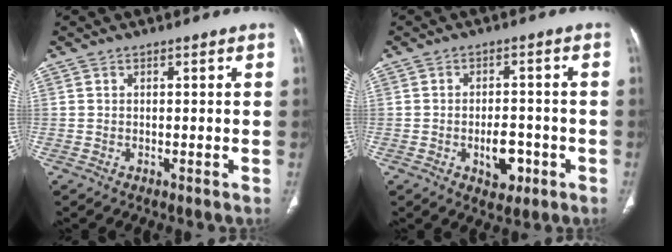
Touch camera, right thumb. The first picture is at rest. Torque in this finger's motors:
{"motor_torque": [0.94, 0.68, 0.87, -0.50, 0.20]}